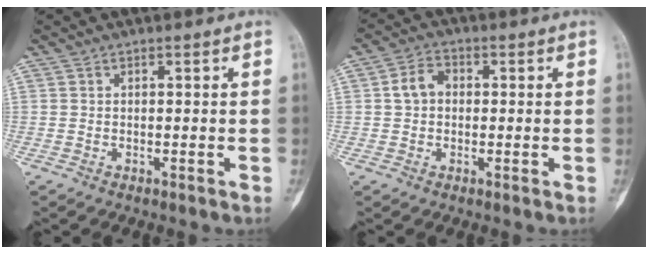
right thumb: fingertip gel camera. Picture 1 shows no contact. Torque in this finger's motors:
{"motor_torque": [-0.15, 0.43, 0.02, -0.03, -0.04]}